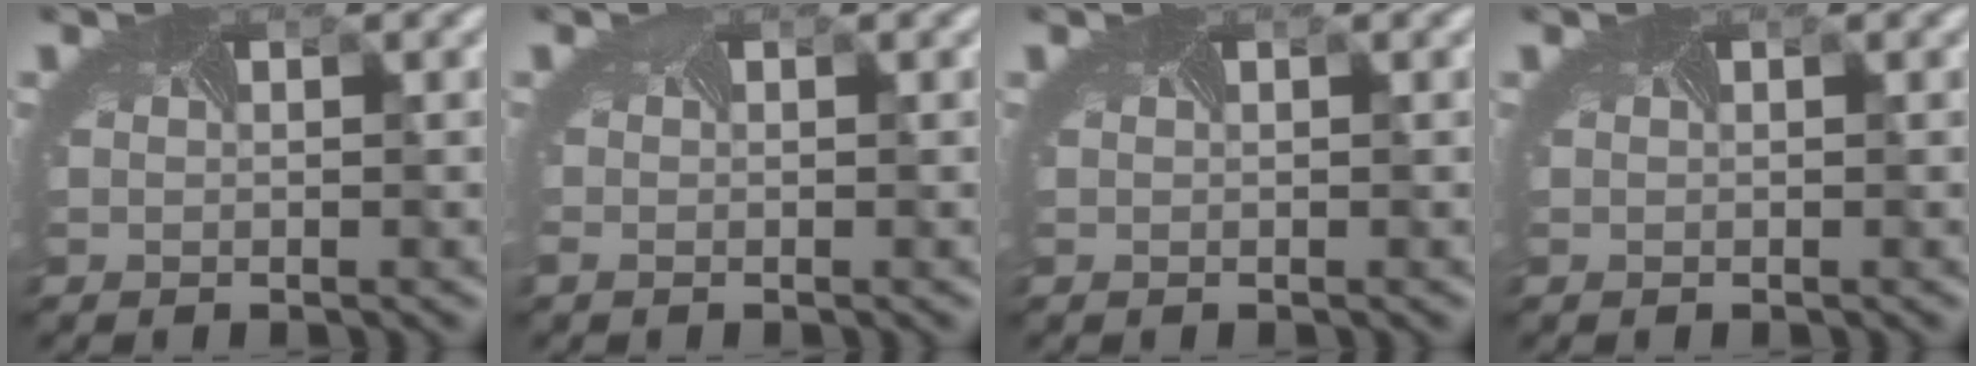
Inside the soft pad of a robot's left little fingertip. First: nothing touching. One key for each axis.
{"total": 1.0, "fx": -0.5, "fy": 0.6, "fz": 0.6, "tx": -0.020, "ty": -0.007, "tz": -0.011}
{"total": 0.0}
{"total": 0.0}